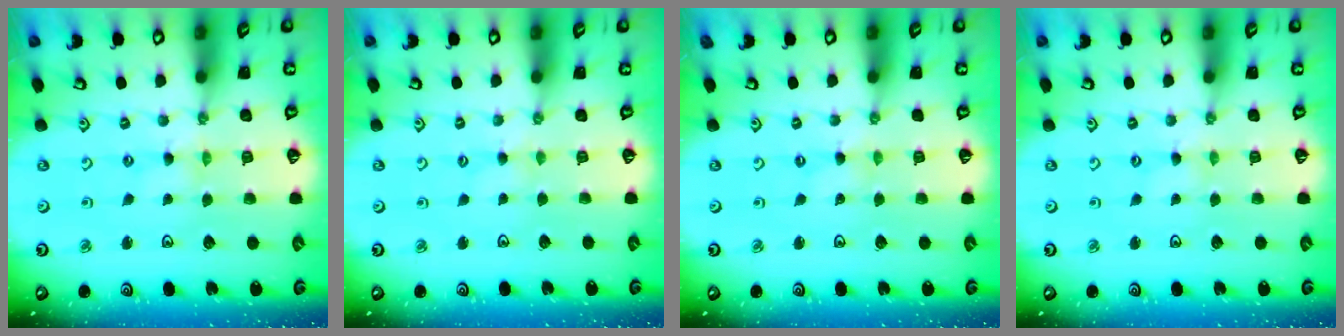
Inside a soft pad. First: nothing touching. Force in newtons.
{"total": 1.5, "press": 1.4, "slide": 0.3}
{"total": 0.0}
{"total": 0.0}